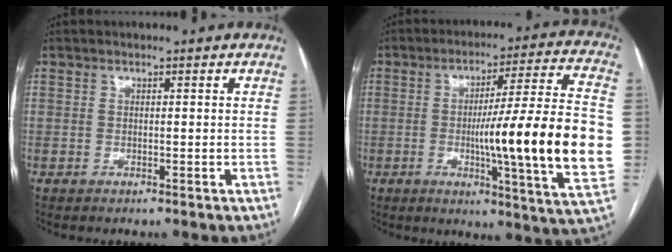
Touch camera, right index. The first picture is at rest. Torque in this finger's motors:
{"motor_torque": [2.14, 0.00, 1.05, 0.21]}